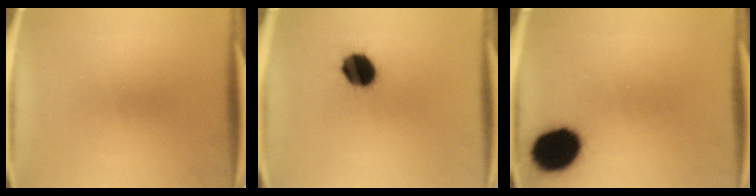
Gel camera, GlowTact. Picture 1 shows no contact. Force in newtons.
{"total": 10.8}
{"total": 15.6}